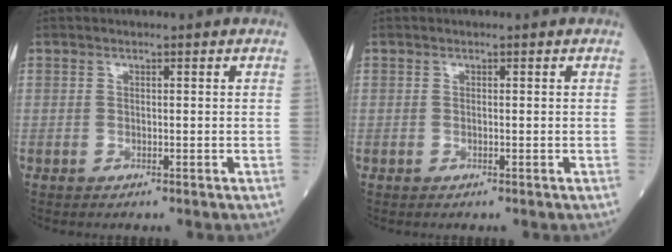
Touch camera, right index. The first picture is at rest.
{"total": 0.0}